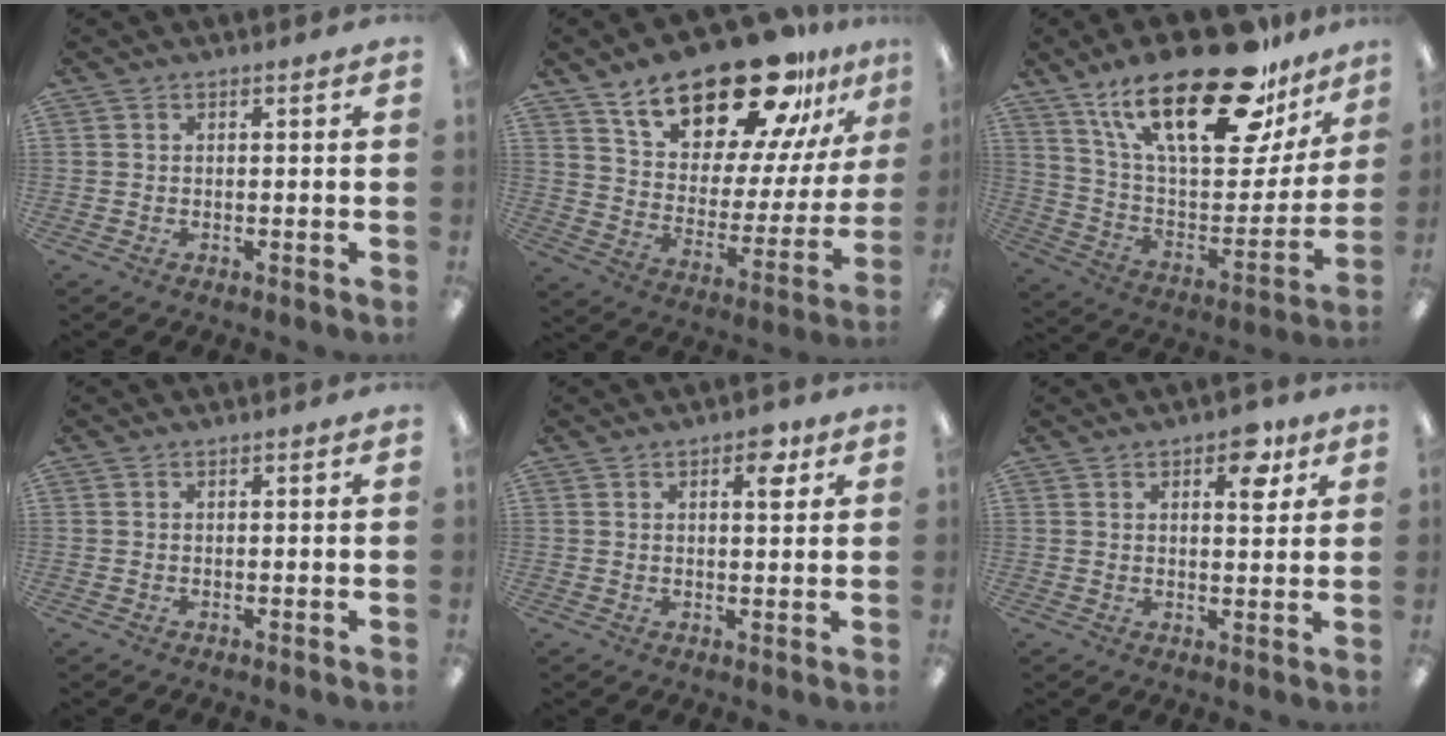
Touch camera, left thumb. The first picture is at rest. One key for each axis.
{"total": 23.8, "fx": 18.0, "fy": 8.9, "fz": 12.7, "tx": -0.202, "ty": -0.122, "tz": 0.310}
{"total": 28.7, "fx": 18.8, "fy": 11.1, "fz": 18.7, "tx": -0.287, "ty": -0.112, "tz": 0.320}
{"total": 0.0}
{"total": 5.2, "fx": 2.9, "fy": 2.3, "fz": 3.7, "tx": -0.039, "ty": -0.009, "tz": 0.041}
{"total": 7.3, "fx": 4.1, "fy": 3.5, "fz": 4.9, "tx": -0.051, "ty": -0.016, "tz": 0.062}